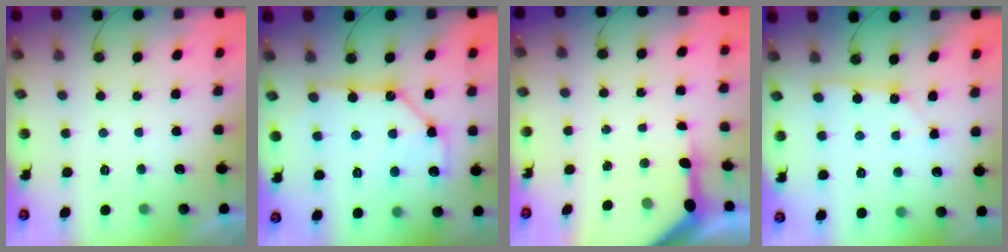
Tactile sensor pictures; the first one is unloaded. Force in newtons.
{"total": 12.3, "press": 12.2, "slide": 1.3}
{"total": 9.1, "press": 9.1, "slide": 1.0}
{"total": 2.0, "press": 2.0, "slide": 0.3}